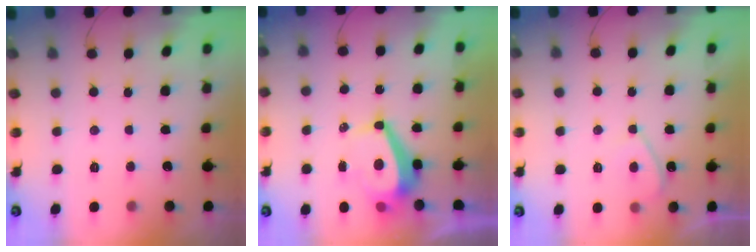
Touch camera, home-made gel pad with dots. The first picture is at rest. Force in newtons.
{"total": 6.1, "press": 6.1, "slide": 0.8}
{"total": 2.8, "press": 2.7, "slide": 0.5}